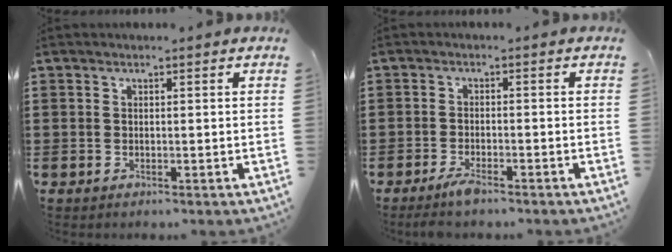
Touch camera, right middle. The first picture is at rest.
{"total": 2.7, "force": [-1.9, 0.5, 1.8], "torque": [-0.036, 0.001, -0.037]}